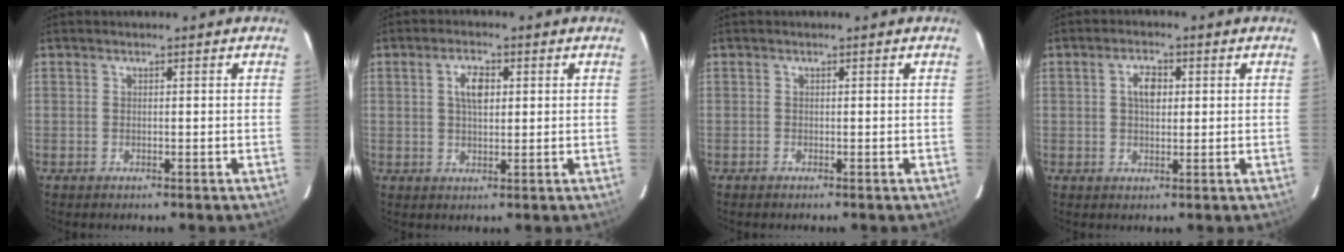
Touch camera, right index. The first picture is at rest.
{"total": 4.4, "force": [1.1, 2.1, 3.6], "torque": [-0.065, 0.009, 0.022]}
{"total": 0.0}
{"total": 3.9, "force": [0.8, 2.3, 3.0], "torque": [-0.052, 0.011, 0.015]}